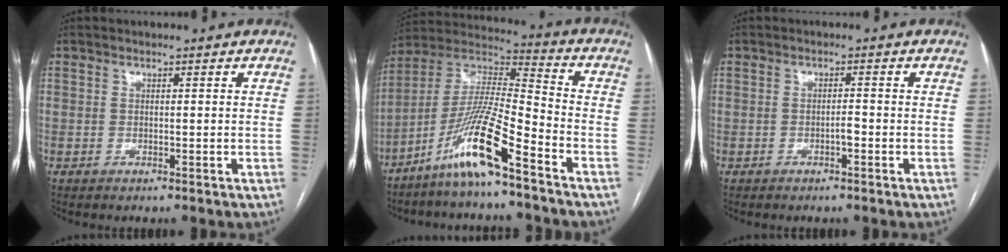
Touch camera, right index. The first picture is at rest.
{"total": 13.6, "force": [-8.5, 0.0, 10.6], "torque": [-0.217, -0.005, -0.167]}
{"total": 1.3, "force": [-0.6, 0.2, 1.1], "torque": [-0.020, 0.002, -0.012]}